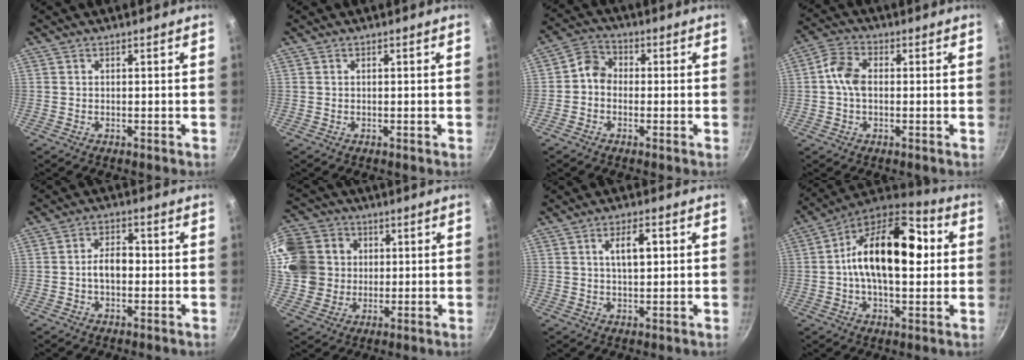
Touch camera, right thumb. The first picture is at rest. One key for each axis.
{"total": 0.0}
{"total": 4.6, "fx": -0.8, "fy": 3.9, "fz": 2.4, "tx": -0.024, "ty": 0.021, "tz": -0.033}
{"total": 6.1, "fx": 0.0, "fy": 4.0, "fz": 4.6, "tx": -0.088, "ty": 0.021, "tz": -0.008}
{"total": 5.3, "fx": -0.6, "fy": 3.4, "fz": 4.0, "tx": -0.048, "ty": 0.020, "tz": -0.013}
{"total": 17.9, "fx": 3.3, "fy": 16.0, "fz": 7.4, "tx": -0.161, "ty": 0.028, "tz": 0.063}
{"total": 5.7, "fx": 1.5, "fy": 2.5, "fz": 4.9, "tx": -0.068, "ty": 0.002, "tz": 0.026}
{"total": 21.3, "fx": 2.3, "fy": 11.7, "fz": 17.6, "tx": -0.265, "ty": 0.026, "tz": 0.012}